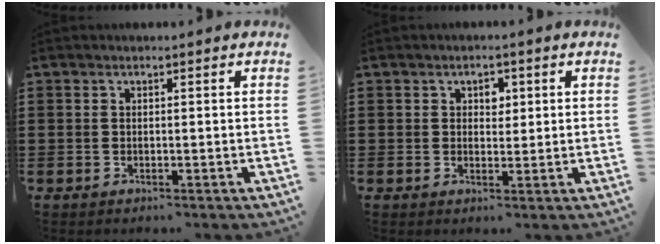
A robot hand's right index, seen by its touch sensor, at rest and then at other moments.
{"total": 2.2, "force": [0.8, 1.7, 1.2], "torque": [-0.021, 0.007, 0.012]}